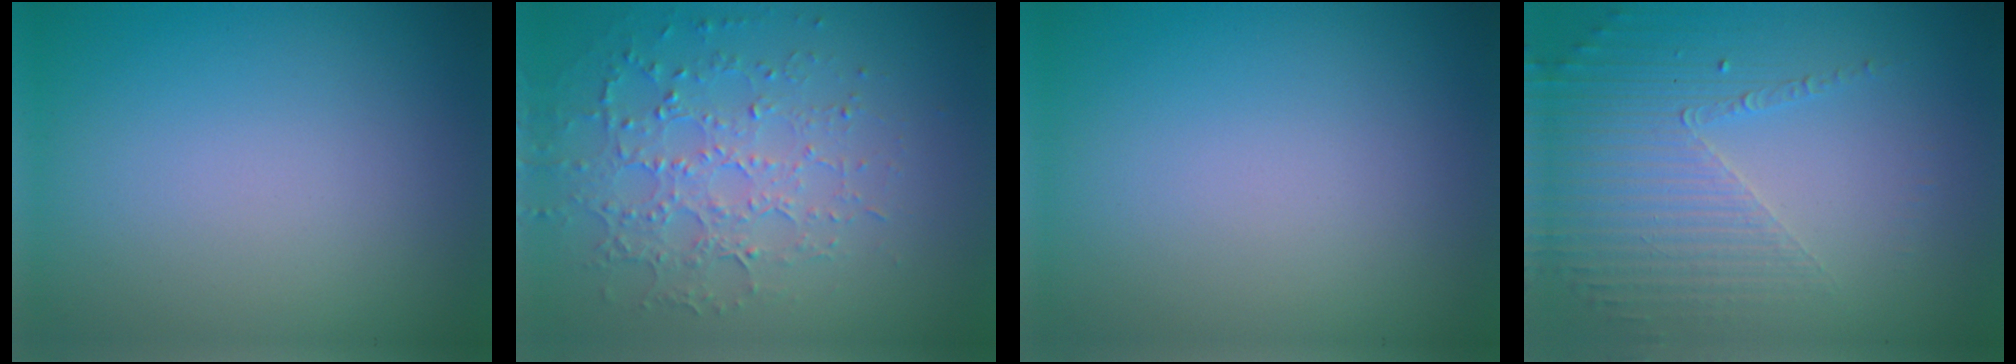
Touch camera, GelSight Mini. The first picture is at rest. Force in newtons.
{"total": 4.5, "press": 3.5, "slide": 2.9}
{"total": 0.0}
{"total": 4.6, "press": 3.2, "slide": 3.4}